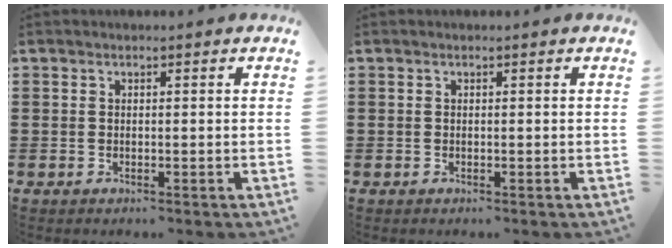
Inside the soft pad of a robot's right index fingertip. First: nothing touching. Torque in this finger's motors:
{"motor_torque": [0.00, 0.00, 0.01, -0.01]}